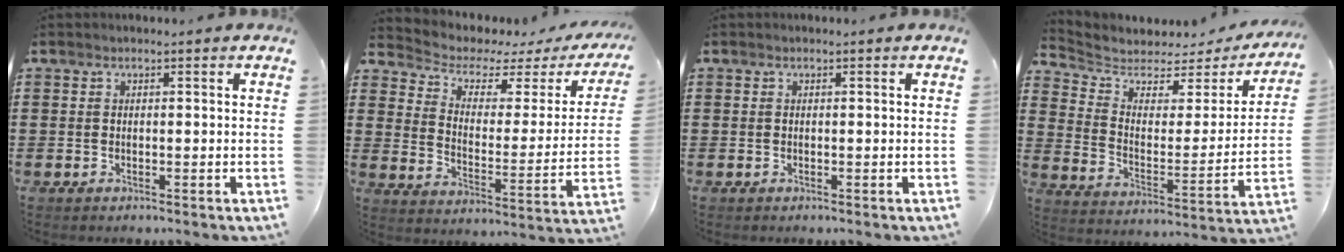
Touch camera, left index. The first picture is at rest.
{"total": 3.5, "force": [2.7, 1.7, 1.4], "torque": [-0.049, -0.021, 0.038]}
{"total": 0.0}
{"total": 4.4, "force": [3.8, 2.0, 1.0], "torque": [-0.050, -0.027, 0.061]}